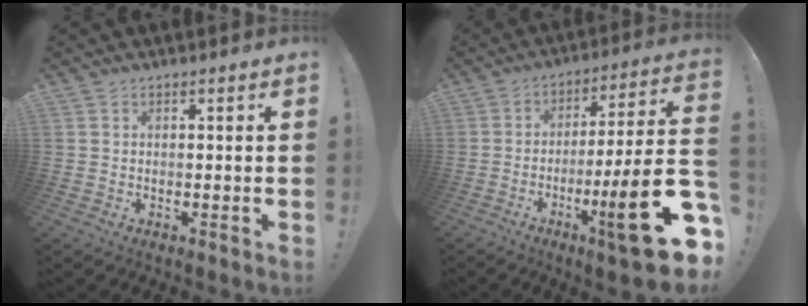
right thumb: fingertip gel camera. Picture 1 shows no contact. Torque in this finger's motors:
{"motor_torque": [2.56, 2.45, 1.46, -1.31, 0.55]}